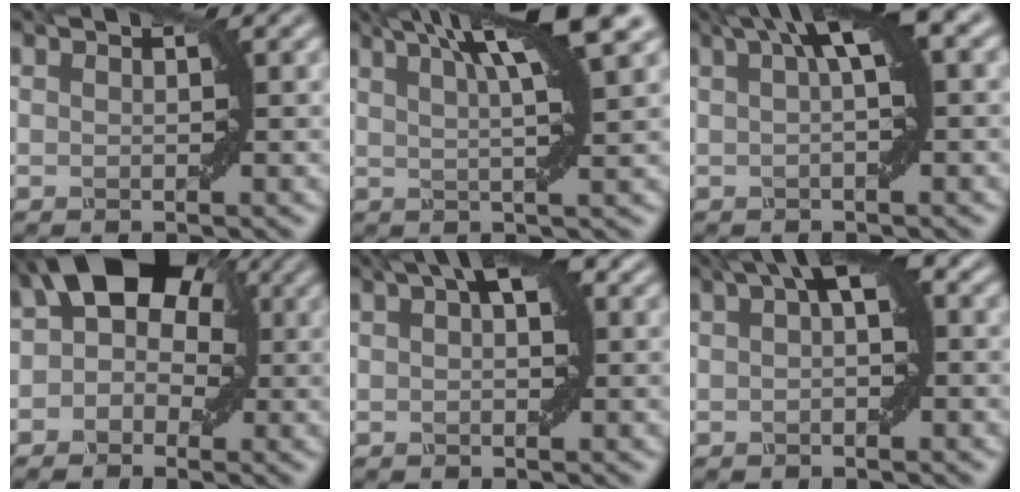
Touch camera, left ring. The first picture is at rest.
{"total": 8.3, "force": [4.2, 1.6, 7.0], "torque": [-0.078, 0.031, 0.061]}
{"total": 5.9, "force": [2.1, 1.4, 5.4], "torque": [-0.065, 0.021, 0.030]}
{"total": 8.6, "force": [1.4, 6.2, 5.8], "torque": [-0.039, 0.044, -0.015]}
{"total": 3.5, "force": [1.1, 1.4, 3.0], "torque": [-0.036, 0.013, 0.017]}
{"total": 3.6, "force": [0.7, 1.1, 3.3], "torque": [-0.045, 0.019, 0.009]}